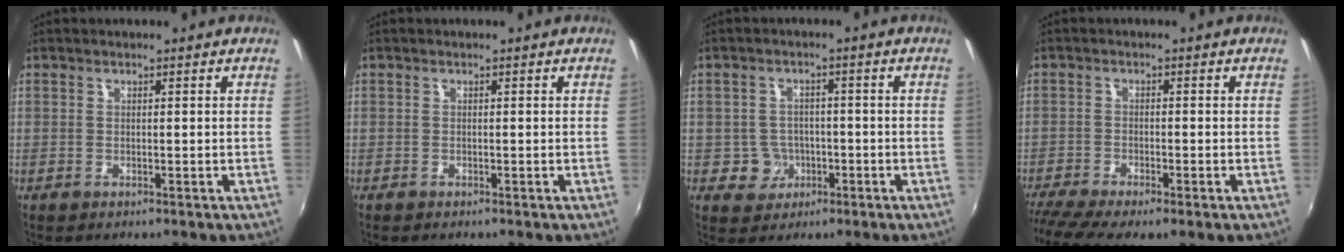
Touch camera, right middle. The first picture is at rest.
{"total": 0.6, "force": [-0.5, 0.2, 0.1], "torque": [-0.004, -0.004, -0.012]}
{"total": 5.0, "force": [-1.7, 4.6, 0.7], "torque": [-0.025, 0.010, -0.017]}
{"total": 7.8, "force": [-6.2, 1.1, 4.7], "torque": [-0.113, -0.038, -0.108]}